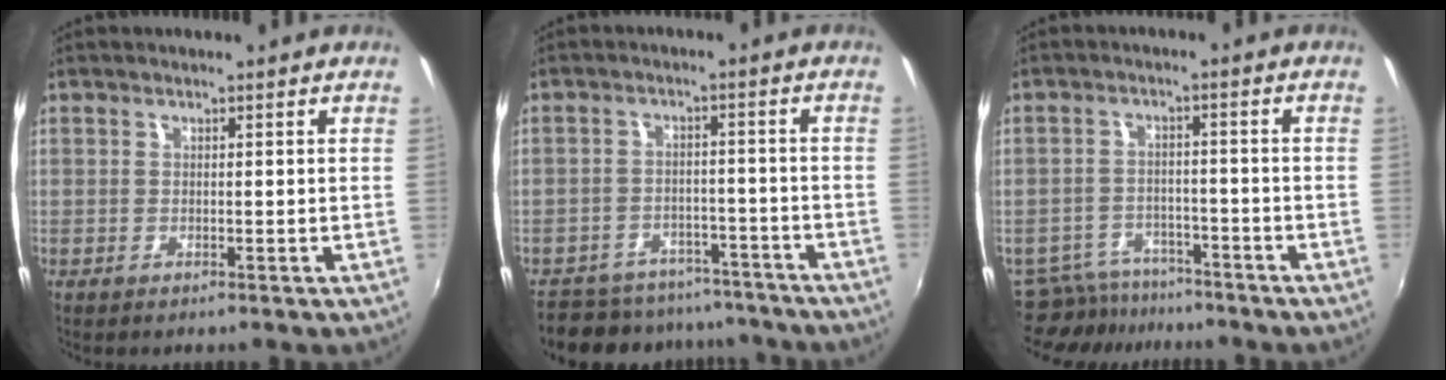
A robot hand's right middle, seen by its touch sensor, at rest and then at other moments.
{"total": 14.9, "force": [-13.0, 5.9, 4.1], "torque": [-0.100, 0.014, -0.172]}
{"total": 8.8, "force": [-8.0, 3.4, 1.5], "torque": [-0.051, 0.008, -0.119]}